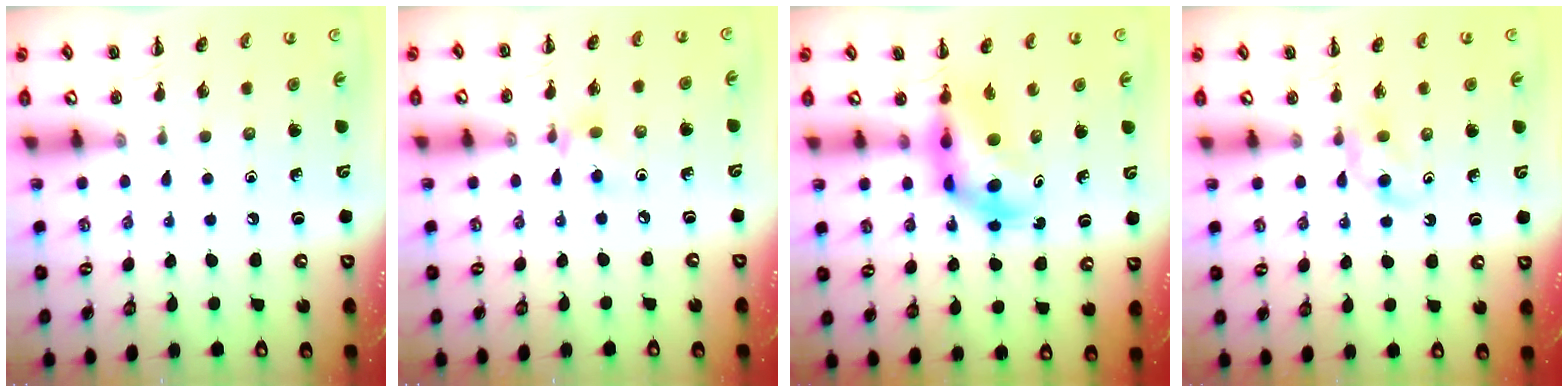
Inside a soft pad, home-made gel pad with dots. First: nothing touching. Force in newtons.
{"total": 5.6, "press": 5.5, "slide": 1.2}
{"total": 5.8, "press": 5.8, "slide": 0.9}
{"total": 2.9, "press": 2.6, "slide": 1.3}